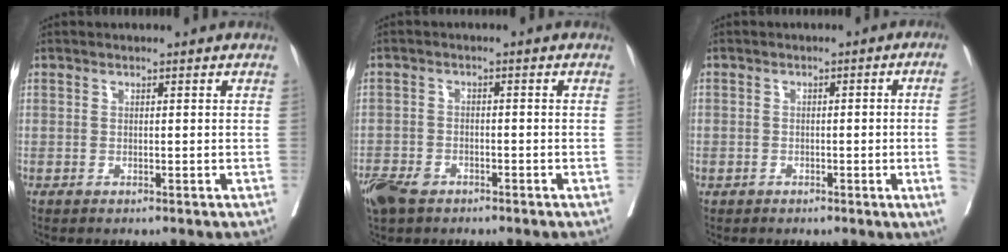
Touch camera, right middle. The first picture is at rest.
{"total": 7.9, "force": [-5.3, 4.4, 3.8], "torque": [-0.087, -0.009, -0.090]}
{"total": 4.1, "force": [-0.9, -0.1, 4.0], "torque": [-0.052, 0.005, -0.012]}